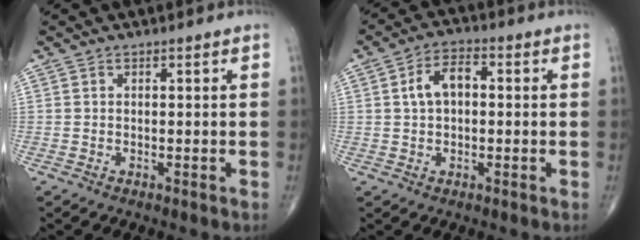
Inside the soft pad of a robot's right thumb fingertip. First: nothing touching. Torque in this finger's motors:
{"motor_torque": [-0.33, 0.50, 0.05, 0.17, 0.17]}